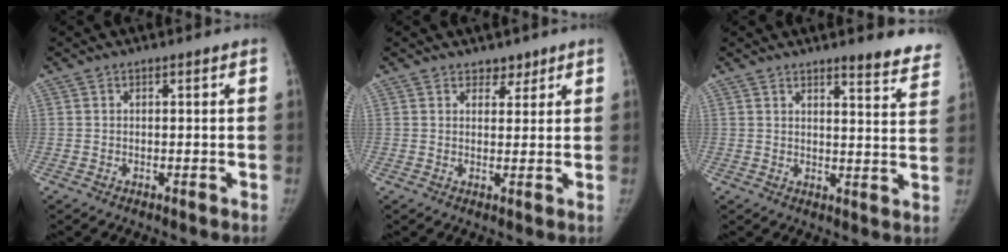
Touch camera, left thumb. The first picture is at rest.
{"total": 2.4, "force": [1.8, 1.5, 0.3], "torque": [0.019, -0.009, 0.022]}
{"total": 9.3, "force": [7.9, 1.7, 4.5], "torque": [-0.020, -0.047, 0.081]}